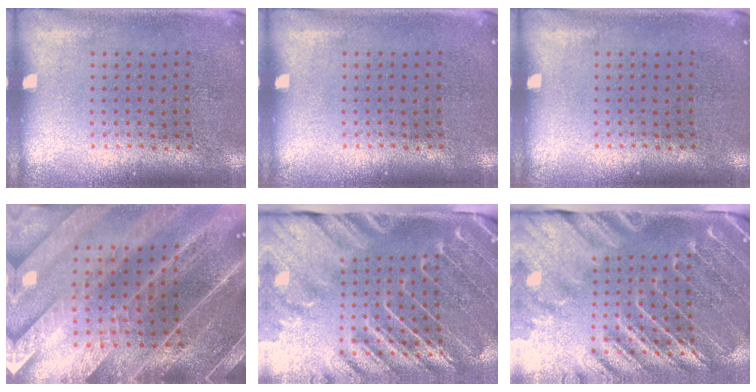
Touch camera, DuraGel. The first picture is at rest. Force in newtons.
{"total": 0.0}
{"total": 0.0}
{"total": 4.8, "press": 4.2, "slide": 2.2}
{"total": 4.2, "press": 3.4, "slide": 2.4}
{"total": 4.0, "press": 3.3, "slide": 2.3}